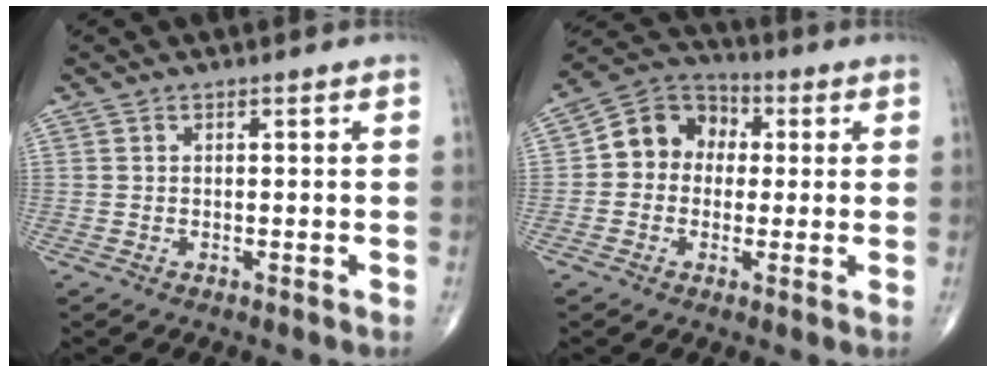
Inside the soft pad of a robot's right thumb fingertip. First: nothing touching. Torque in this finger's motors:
{"motor_torque": [0.06, 0.07, 0.50, 0.22, 0.06]}